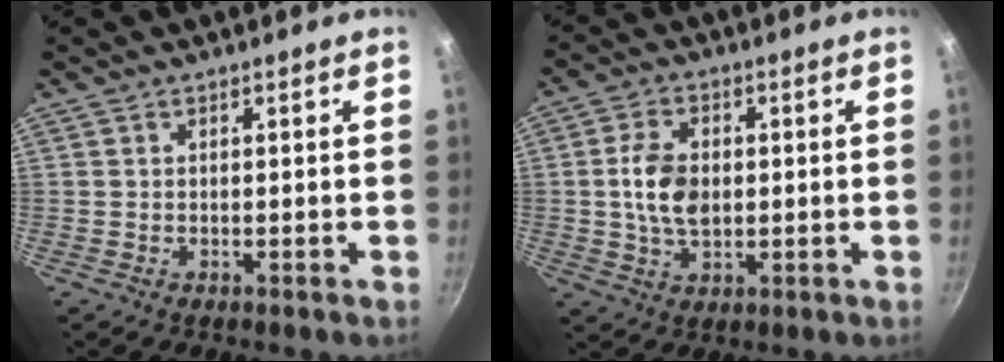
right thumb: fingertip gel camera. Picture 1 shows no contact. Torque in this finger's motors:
{"motor_torque": [0.18, -0.18, 1.12, -0.49, 0.06]}